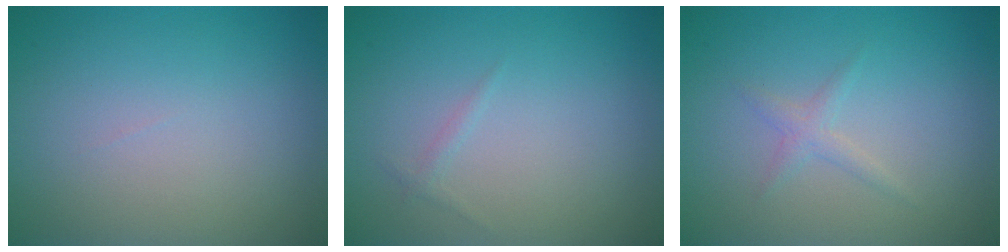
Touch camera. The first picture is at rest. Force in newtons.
{"total": 0.5, "press": 0.5, "slide": 0.1}
{"total": 1.2, "press": 1.2, "slide": 0.0}